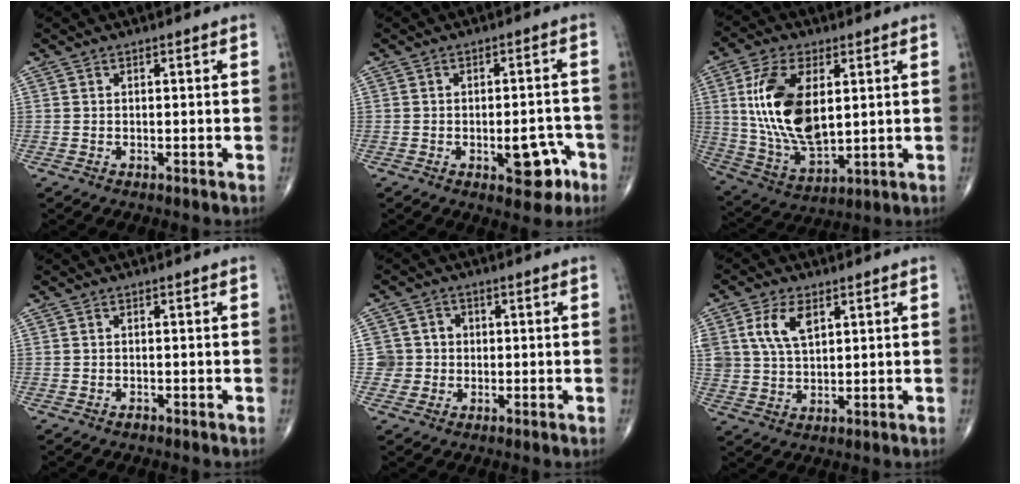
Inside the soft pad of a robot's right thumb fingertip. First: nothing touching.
{"total": 7.6, "force": [-3.3, 3.6, 5.8], "torque": [-0.048, 0.024, -0.035]}
{"total": 17.4, "force": [3.3, 9.0, 14.5], "torque": [-0.275, -0.016, 0.072]}
{"total": 0.6, "force": [-0.5, 0.3, 0.2], "torque": [0.001, 0.001, -0.011]}
{"total": 4.5, "force": [-0.1, 4.5, 0.2], "torque": [0.033, 0.010, -0.007]}
{"total": 7.6, "force": [3.0, 4.2, 5.6], "torque": [-0.106, -0.007, 0.062]}